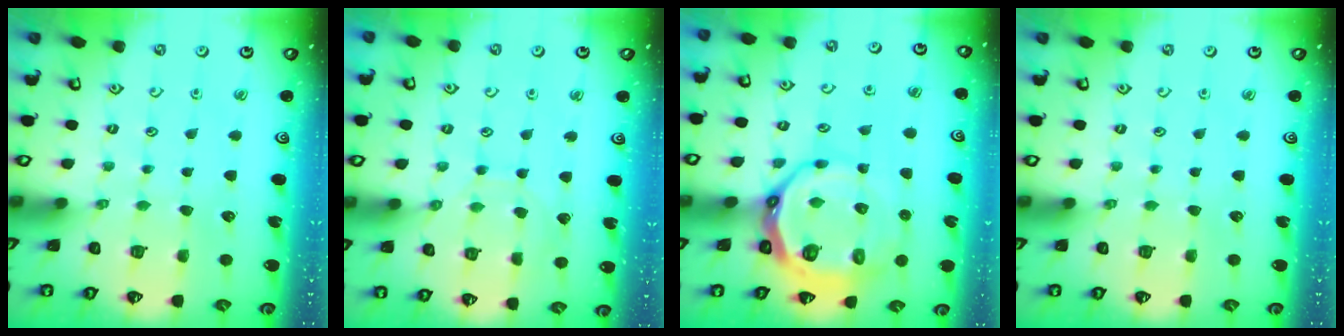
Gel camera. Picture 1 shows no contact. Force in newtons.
{"total": 4.7, "press": 4.7, "slide": 0.3}
{"total": 15.2, "press": 14.7, "slide": 3.8}
{"total": 0.0}